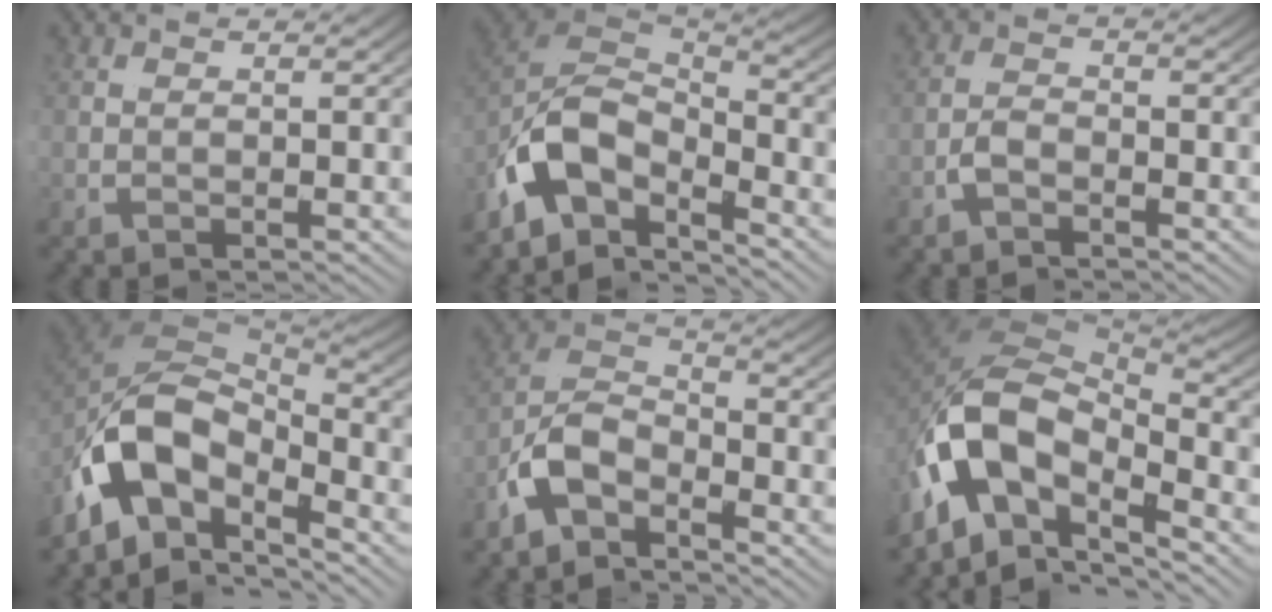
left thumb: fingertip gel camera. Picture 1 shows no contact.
{"total": 10.6, "force": [-0.1, 6.3, 8.6], "torque": [-0.190, -0.006, -0.003]}
{"total": 2.3, "force": [-2.1, 0.8, -0.5], "torque": [-0.004, 0.009, -0.047]}
{"total": 13.7, "force": [-0.3, 8.2, 11.0], "torque": [-0.239, -0.023, 0.003]}
{"total": 4.9, "force": [-1.2, 2.7, 3.9], "torque": [-0.096, 0.010, -0.033]}
{"total": 12.6, "force": [-1.1, 7.7, 10.0], "torque": [-0.217, -0.021, -0.010]}